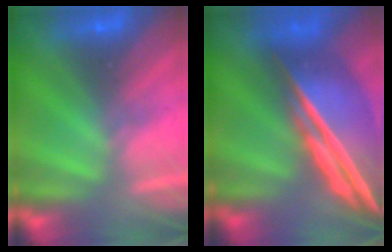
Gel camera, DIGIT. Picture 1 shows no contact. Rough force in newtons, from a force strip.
{"total": 7.5}